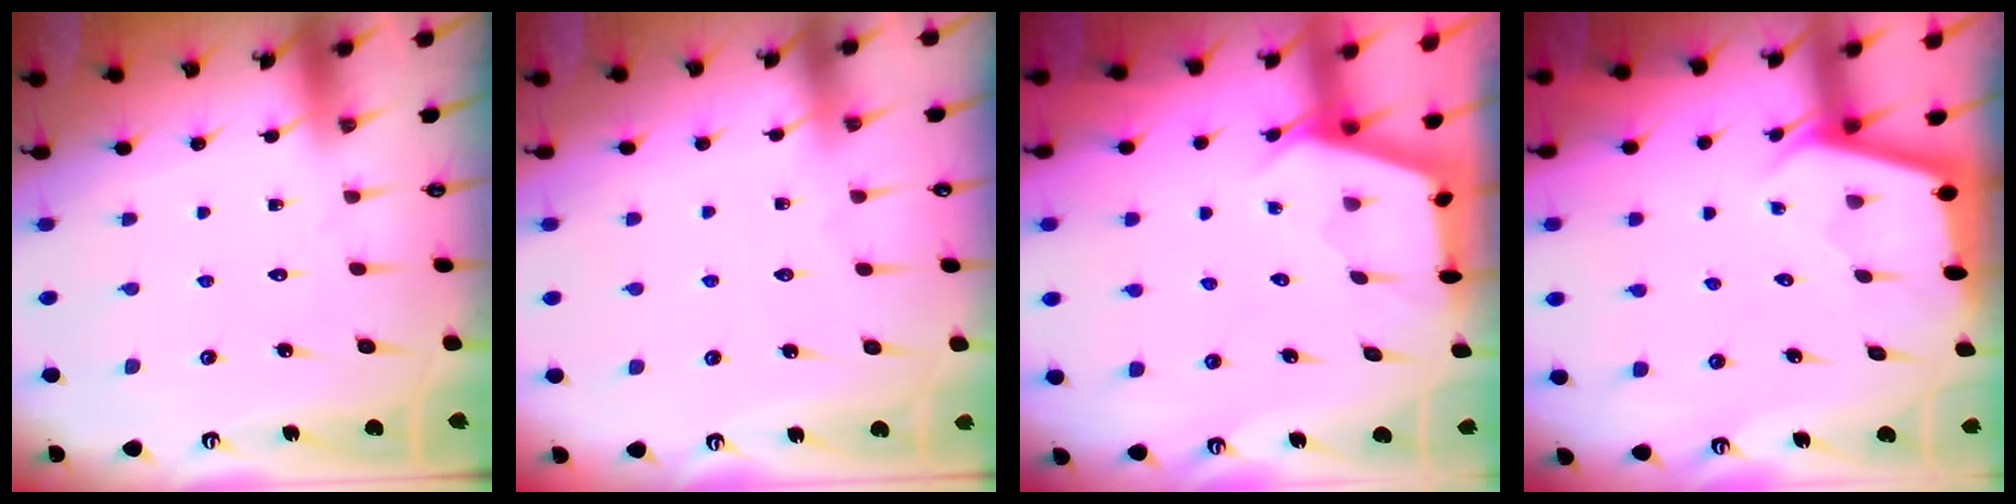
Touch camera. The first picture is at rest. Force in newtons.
{"total": 3.9, "press": 3.9, "slide": 0.3}
{"total": 2.7, "press": 2.7, "slide": 0.3}
{"total": 2.6, "press": 2.6, "slide": 0.2}